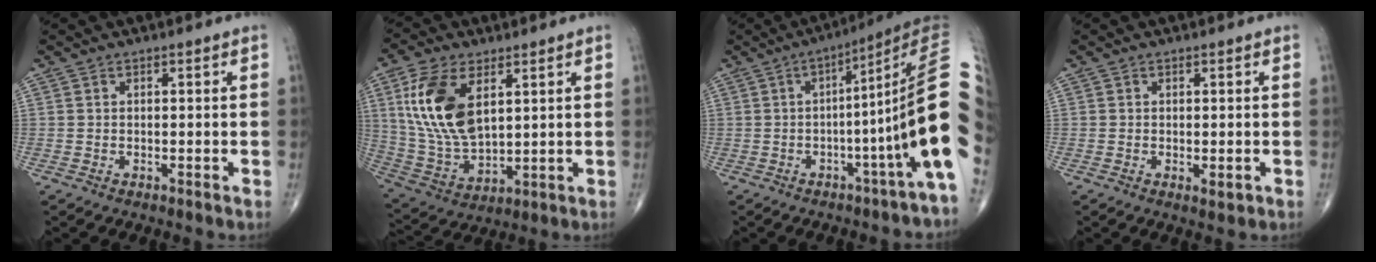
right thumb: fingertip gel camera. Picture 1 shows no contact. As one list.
[{"total": 16.1, "force": [5.2, 8.6, 12.6], "torque": [-0.249, -0.019, 0.111]}, {"total": 17.2, "force": [-0.1, -0.3, 17.2], "torque": [-0.207, 0.028, -0.010]}, {"total": 1.4, "force": [-0.3, 0.6, 1.2], "torque": [-0.015, -0.004, -0.002]}]